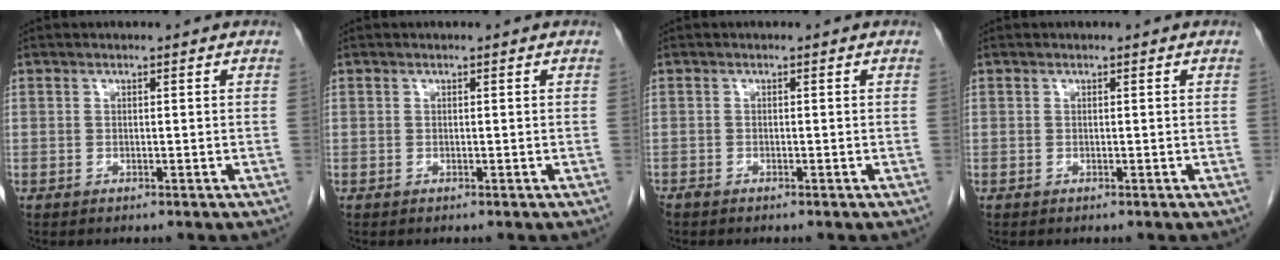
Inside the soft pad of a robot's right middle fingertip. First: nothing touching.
{"total": 0.0}
{"total": 0.6, "force": [-0.6, 0.2, 0.2], "torque": [-0.010, -0.002, -0.014]}
{"total": 0.0}